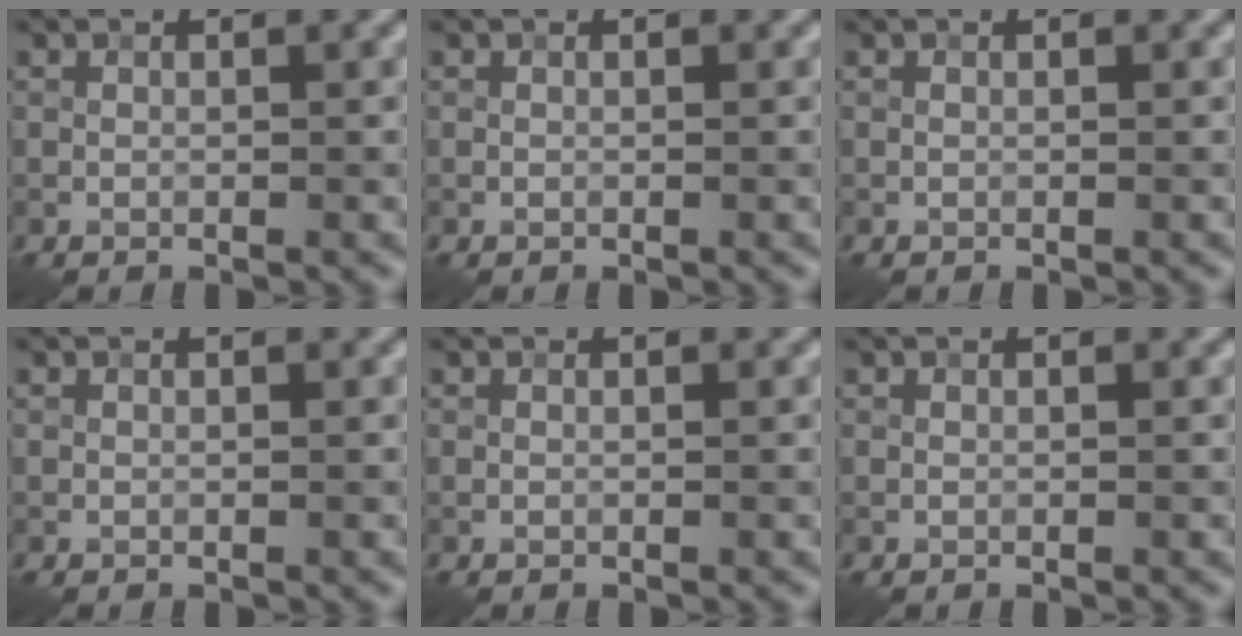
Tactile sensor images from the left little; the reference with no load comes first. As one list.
[{"total": 0.0}, {"total": 0.0}, {"total": 0.0}, {"total": 0.0}, {"total": 0.0}]